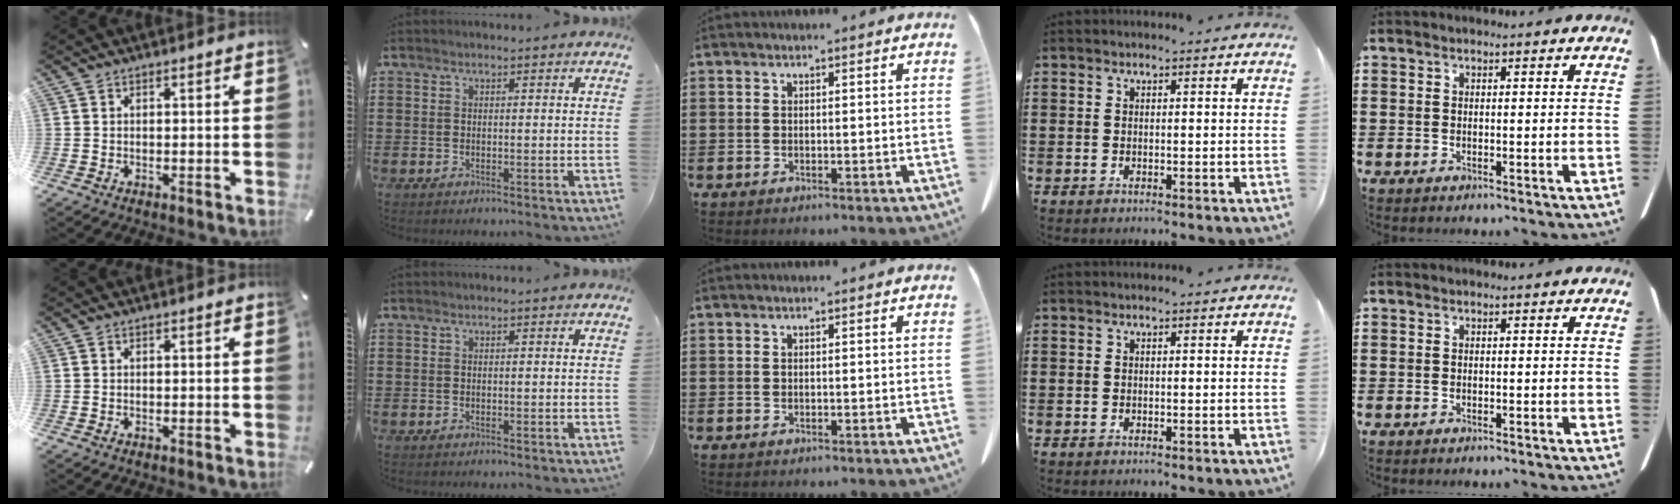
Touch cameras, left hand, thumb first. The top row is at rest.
{}